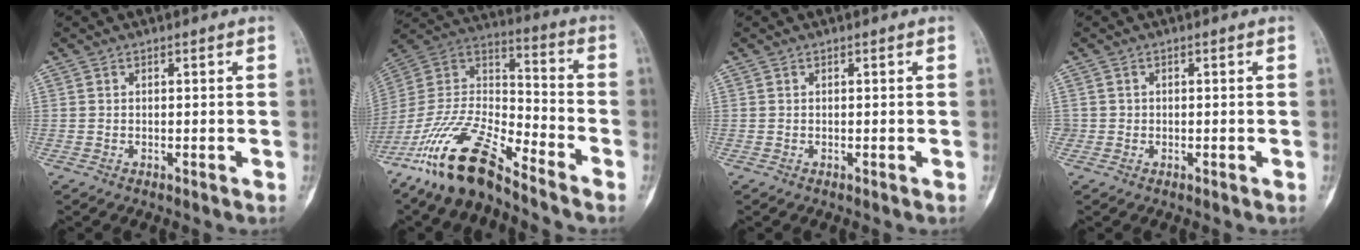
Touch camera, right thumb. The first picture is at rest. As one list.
[{"total": 17.7, "force": [-13.4, 4.7, 10.6], "torque": [-0.202, 0.075, -0.259]}, {"total": 0.0}, {"total": 1.0, "force": [-0.1, 1.0, 0.0], "torque": [0.008, 0.006, -0.004]}]